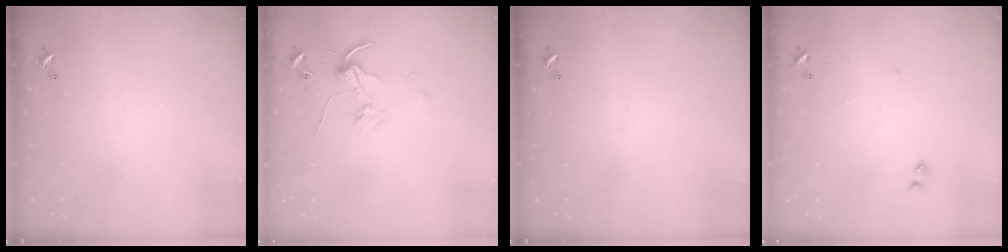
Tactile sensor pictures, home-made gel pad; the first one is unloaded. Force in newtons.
{"total": 3.1, "press": 3.1, "slide": 0.1}
{"total": 0.0}
{"total": 5.1, "press": 5.0, "slide": 0.9}